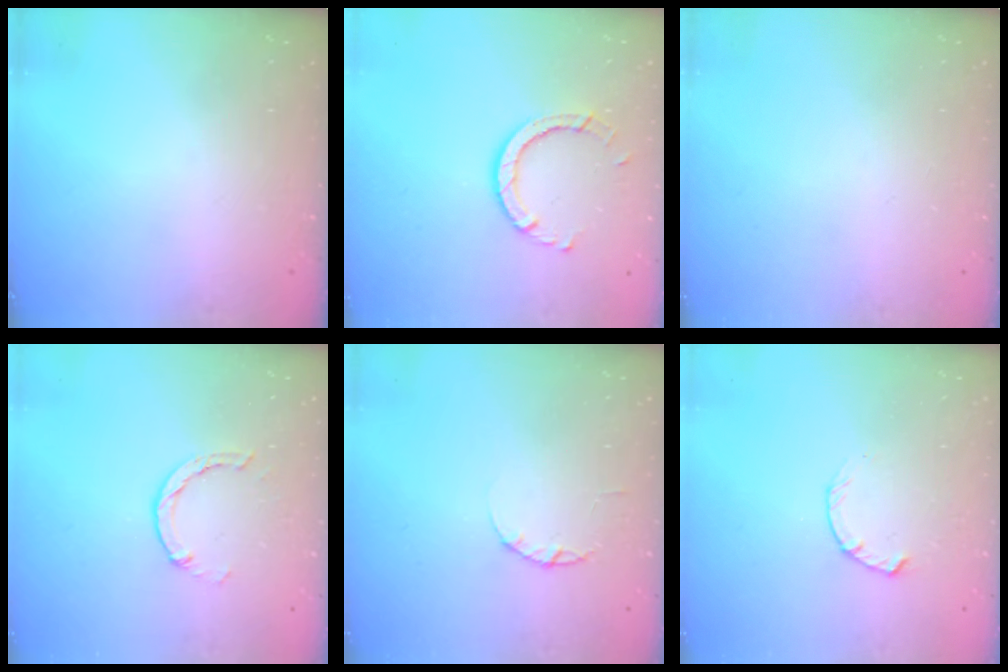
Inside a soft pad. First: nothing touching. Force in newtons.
{"total": 6.3, "press": 6.3, "slide": 0.3}
{"total": 0.0}
{"total": 2.9, "press": 2.9, "slide": 0.4}
{"total": 1.7, "press": 1.7, "slide": 0.3}
{"total": 1.8, "press": 1.8, "slide": 0.3}